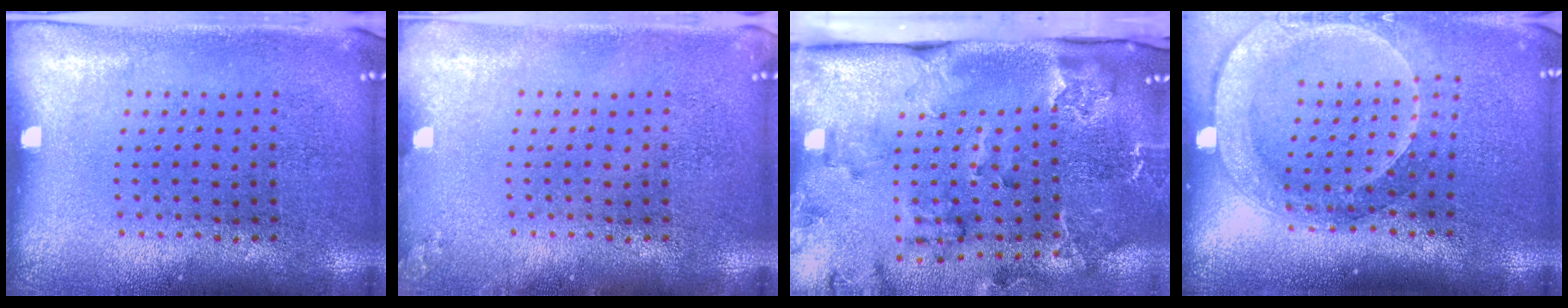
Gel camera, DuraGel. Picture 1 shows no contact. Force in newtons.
{"total": 0.8, "press": 0.8, "slide": 0.1}
{"total": 2.6, "press": 2.4, "slide": 1.1}
{"total": 2.3, "press": 1.8, "slide": 1.4}